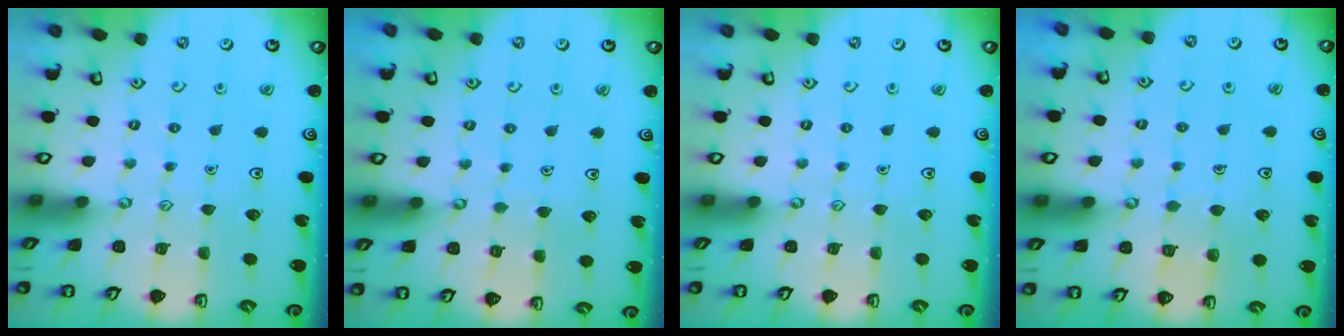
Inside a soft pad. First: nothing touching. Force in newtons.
{"total": 2.5, "press": 2.5, "slide": 0.3}
{"total": 0.0}
{"total": 4.2, "press": 4.2, "slide": 0.3}